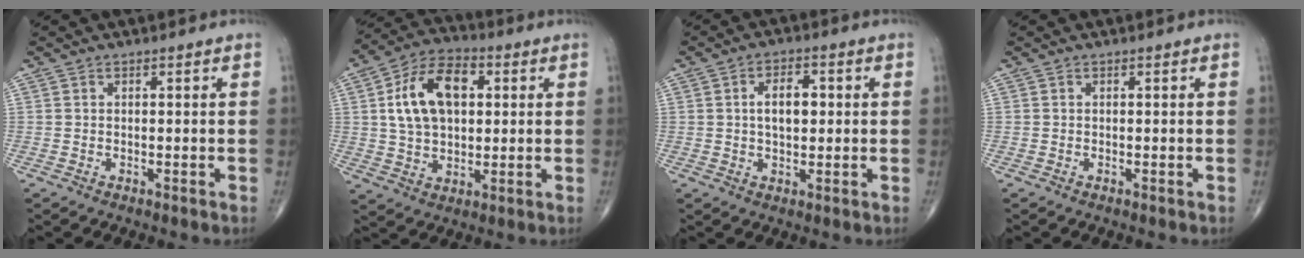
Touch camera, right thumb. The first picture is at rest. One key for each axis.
{"total": 14.4, "fx": 3.1, "fy": 8.9, "fz": 10.8, "tx": -0.178, "ty": 0.013, "tz": 0.049}
{"total": 6.1, "fx": 0.8, "fy": 3.4, "fz": 5.0, "tx": -0.071, "ty": 0.006, "tz": 0.012}
{"total": 0.0}